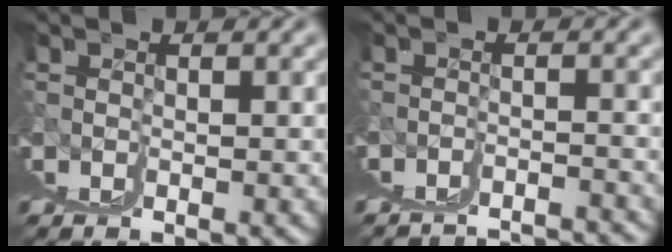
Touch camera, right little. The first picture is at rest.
{"total": 3.1, "force": [0.4, 0.4, 3.0], "torque": [-0.029, 0.011, 0.006]}